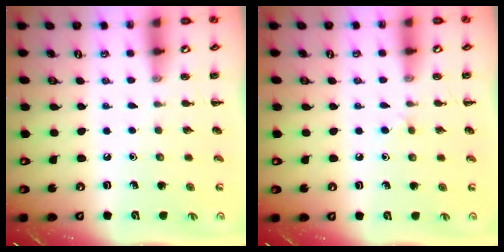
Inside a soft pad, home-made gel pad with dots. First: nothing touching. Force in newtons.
{"total": 2.4, "press": 2.3, "slide": 0.9}